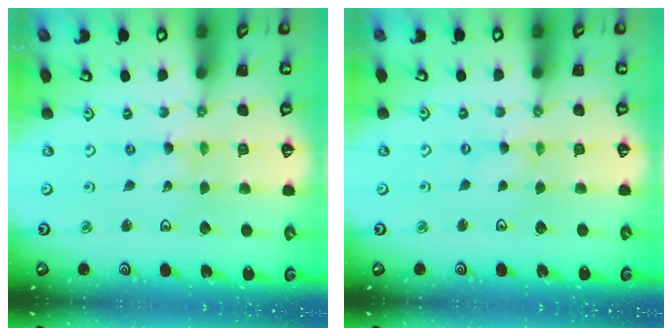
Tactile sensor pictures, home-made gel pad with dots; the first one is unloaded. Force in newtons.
{"total": 0.0}